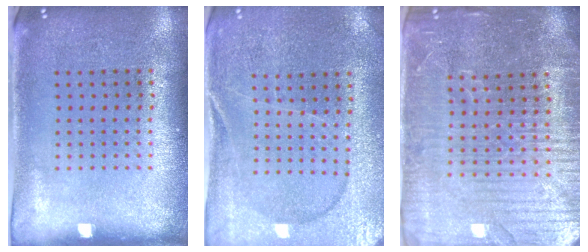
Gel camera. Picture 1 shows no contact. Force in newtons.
{"total": 1.3, "press": 1.2, "slide": 0.3}
{"total": 4.9, "press": 4.4, "slide": 2.0}